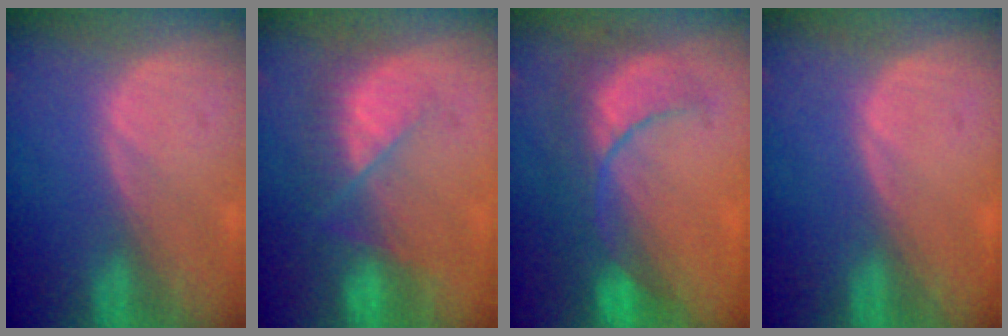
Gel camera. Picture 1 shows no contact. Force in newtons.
{"total": 7.5, "press": 6.8, "slide": 3.2}
{"total": 8.5, "press": 8.4, "slide": 1.3}
{"total": 0.0}